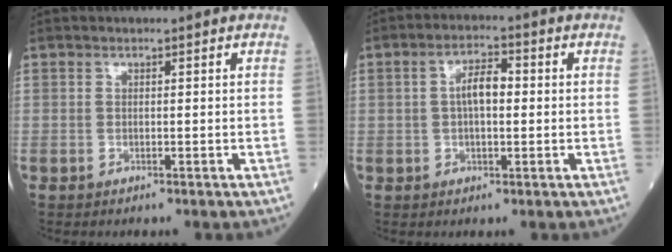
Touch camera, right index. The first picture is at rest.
{"total": 4.9, "force": [0.5, 2.0, 4.5], "torque": [-0.085, 0.012, 0.006]}